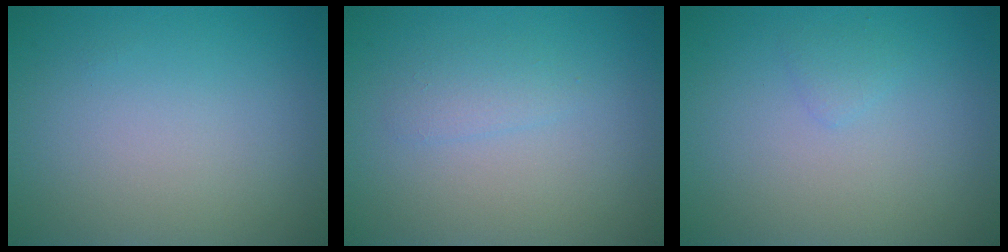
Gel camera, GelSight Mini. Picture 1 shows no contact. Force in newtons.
{"total": 1.2, "press": 1.2, "slide": 0.1}
{"total": 0.8, "press": 0.8, "slide": 0.0}